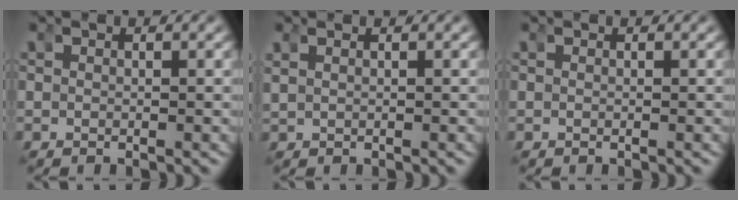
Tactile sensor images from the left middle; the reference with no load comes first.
{"total": 1.1, "force": [0.5, 0.7, 0.7], "torque": [-0.015, 0.004, 0.012]}
{"total": 0.0}